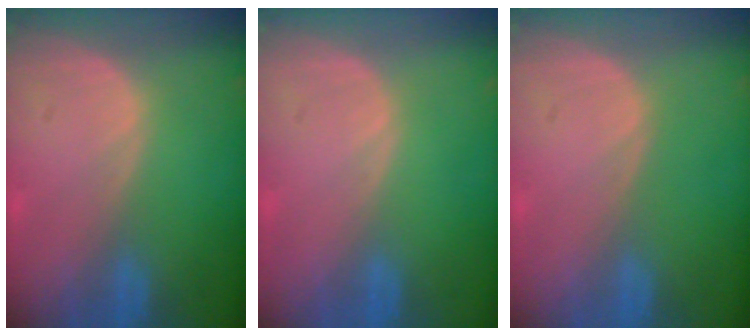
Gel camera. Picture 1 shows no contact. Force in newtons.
{"total": 0.0}
{"total": 0.0}